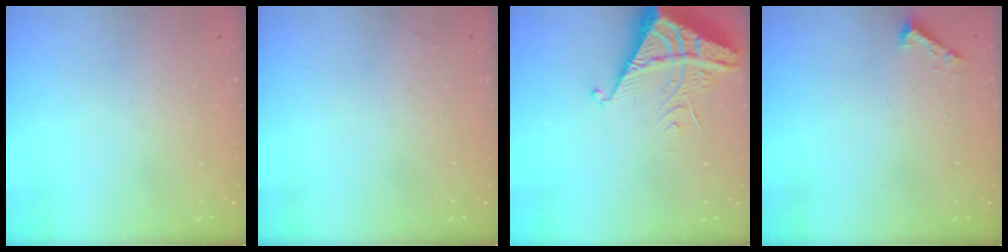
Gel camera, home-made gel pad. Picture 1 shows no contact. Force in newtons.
{"total": 1.9, "press": 1.9, "slide": 0.3}
{"total": 6.6, "press": 6.6, "slide": 0.6}
{"total": 2.3, "press": 2.3, "slide": 0.3}